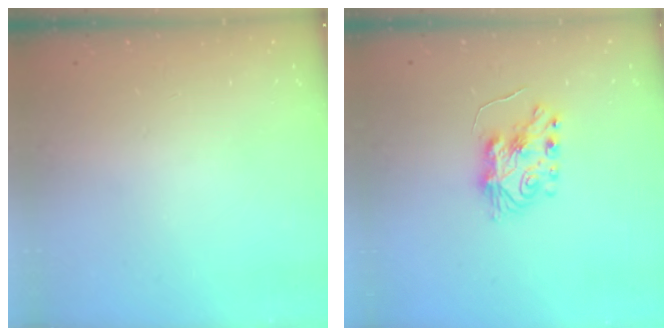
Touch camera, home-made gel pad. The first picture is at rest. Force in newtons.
{"total": 8.7, "press": 8.6, "slide": 0.9}